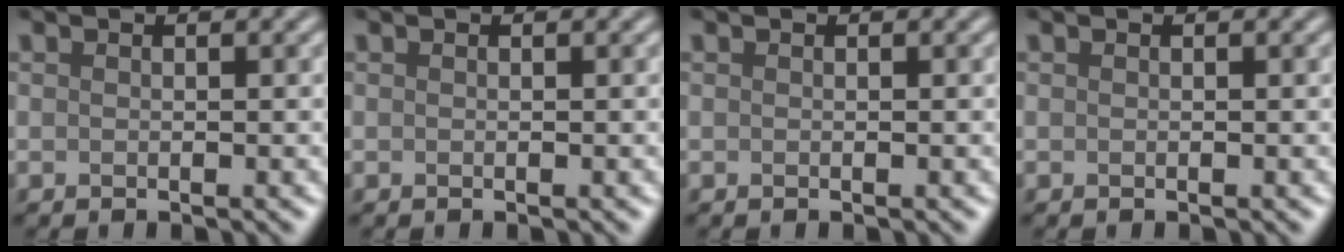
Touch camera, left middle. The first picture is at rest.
{"total": 0.0}
{"total": 0.0}
{"total": 0.0}